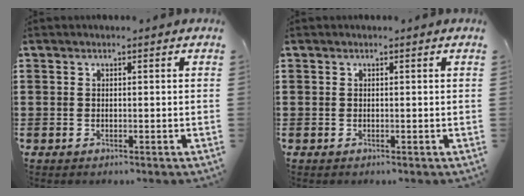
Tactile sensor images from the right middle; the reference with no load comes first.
{"total": 0.0}